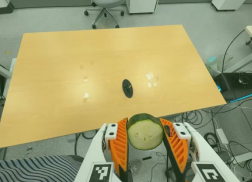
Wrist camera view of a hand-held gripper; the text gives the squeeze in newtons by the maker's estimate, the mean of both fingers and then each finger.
{"total": 11.9, "left": 12.3, "right": 11.5}